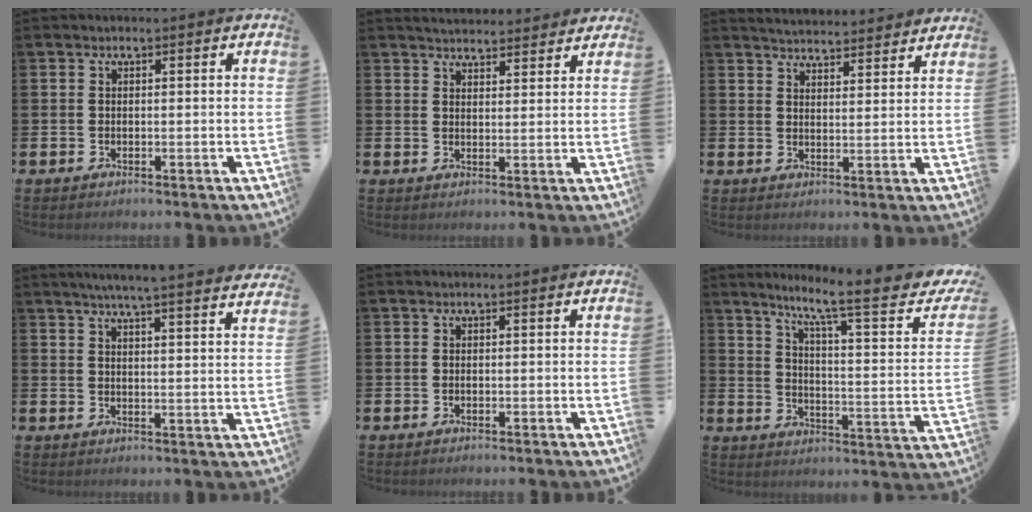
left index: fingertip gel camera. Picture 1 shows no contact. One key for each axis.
{"total": 3.9, "fx": 3.8, "fy": 0.5, "fz": 0.1, "tx": -0.008, "ty": -0.021, "tz": 0.070}
{"total": 4.5, "fx": 4.5, "fy": 0.3, "fz": 0.0, "tx": -0.010, "ty": -0.031, "tz": 0.081}
{"total": 5.5, "fx": 5.3, "fy": -0.8, "fz": 1.4, "tx": -0.032, "ty": -0.033, "tz": 0.089}
{"total": 0.0}
{"total": 9.1, "fx": 6.5, "fy": 1.2, "fz": 6.2, "tx": -0.108, "ty": -0.055, "tz": 0.089}